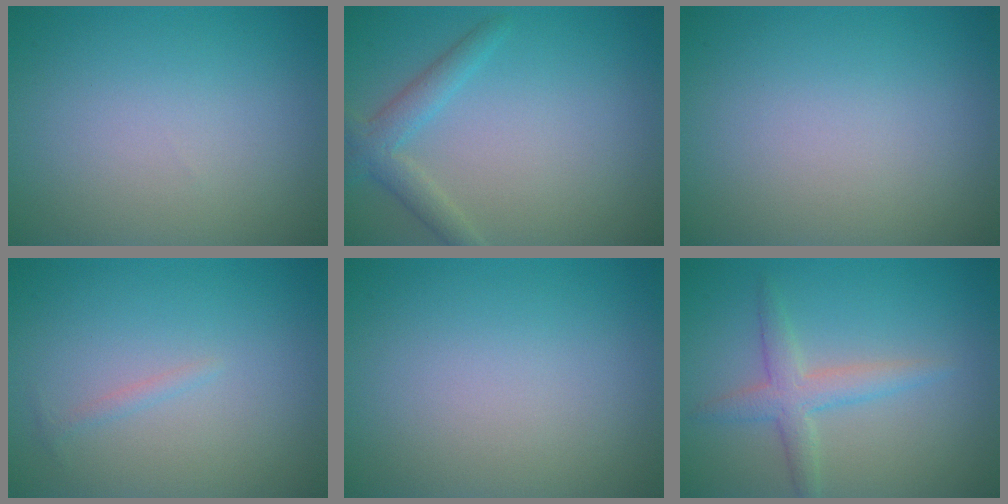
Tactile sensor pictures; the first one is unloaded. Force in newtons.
{"total": 2.6, "press": 2.6, "slide": 0.1}
{"total": 0.0}
{"total": 0.7, "press": 0.7, "slide": 0.1}
{"total": 0.0}
{"total": 2.8, "press": 2.8, "slide": 0.1}